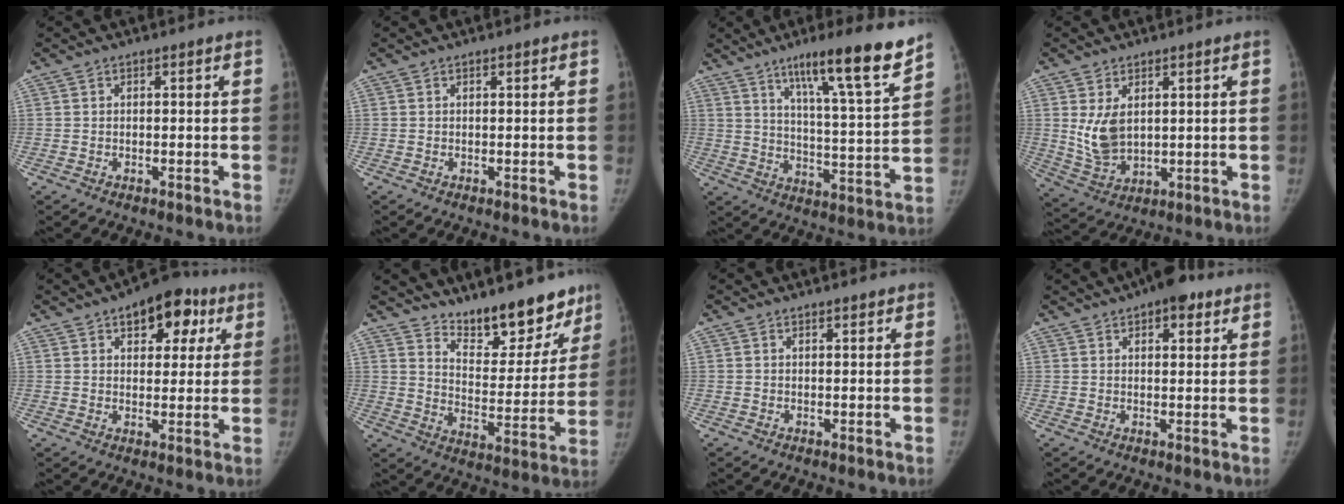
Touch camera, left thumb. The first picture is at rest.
{"total": 0.0}
{"total": 17.2, "force": [11.8, 1.2, 12.4], "torque": [-0.169, -0.067, 0.183]}
{"total": 7.3, "force": [1.9, 4.5, 5.5], "torque": [-0.094, -0.018, 0.054]}
{"total": 12.0, "force": [5.9, 6.8, 7.8], "torque": [-0.059, -0.007, 0.077]}
{"total": 16.5, "force": [13.2, 6.1, 7.8], "torque": [-0.049, -0.101, 0.205]}
{"total": 1.0, "force": [0.9, 0.3, 0.4], "torque": [-0.004, -0.006, 0.014]}
{"total": 7.5, "force": [4.6, 3.2, 4.9], "torque": [-0.047, -0.012, 0.061]}